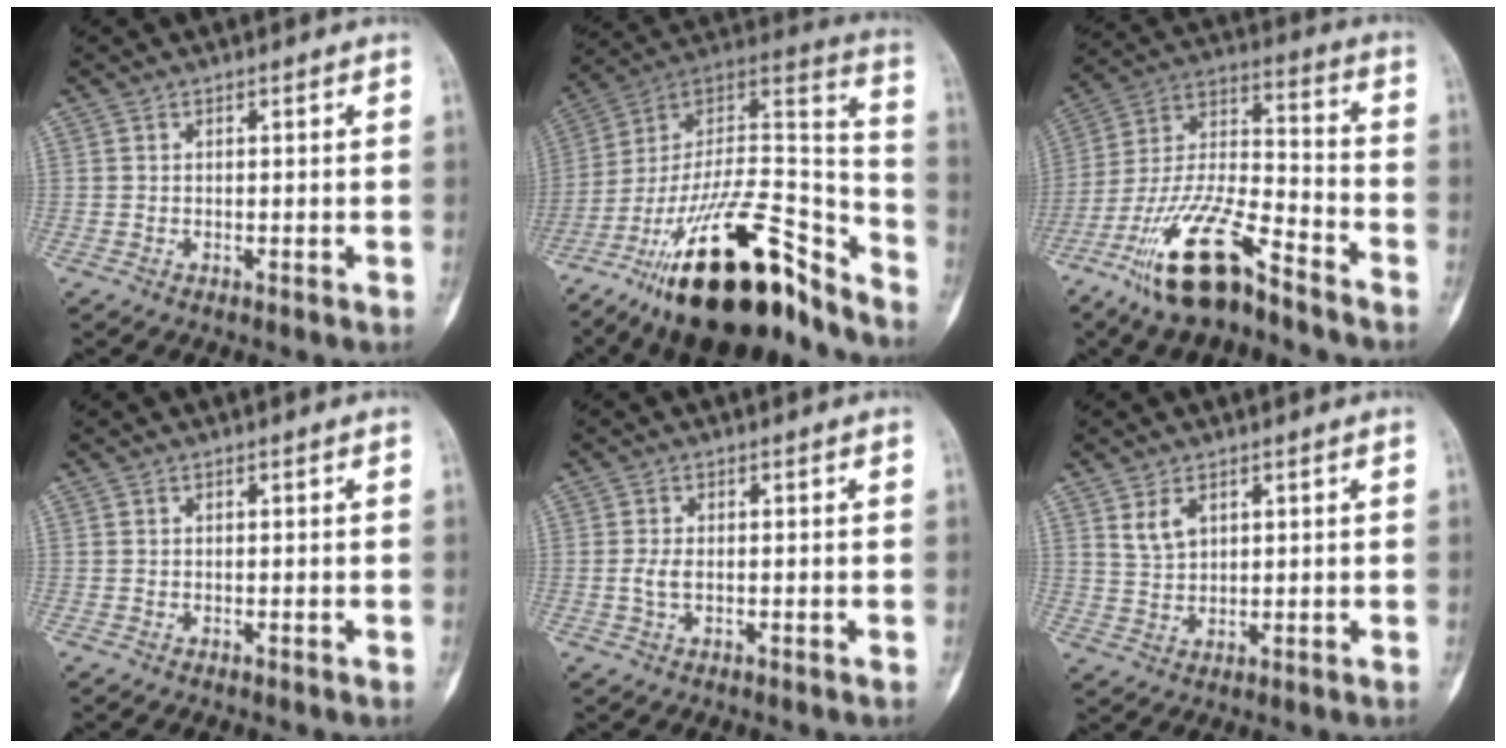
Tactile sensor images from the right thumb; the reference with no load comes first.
{"total": 31.4, "force": [-20.7, 10.9, 21.0], "torque": [-0.287, 0.099, -0.343]}
{"total": 18.5, "force": [-12.3, 5.3, 12.7], "torque": [-0.251, 0.070, -0.228]}
{"total": 0.0}
{"total": 2.0, "force": [-0.1, 1.0, 1.7], "torque": [-0.043, 0.000, -0.002]}
{"total": 3.8, "force": [2.0, 2.3, 2.4], "torque": [-0.038, -0.012, 0.046]}